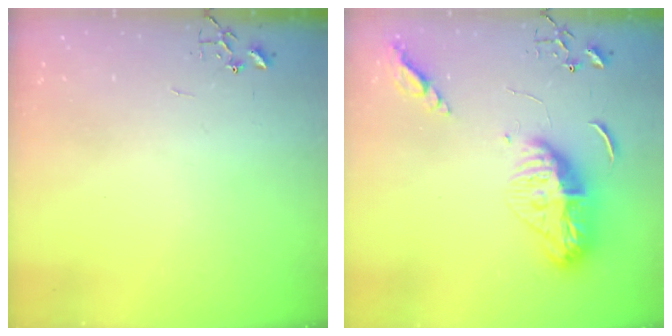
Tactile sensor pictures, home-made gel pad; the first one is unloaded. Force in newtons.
{"total": 14.6, "press": 14.5, "slide": 1.2}